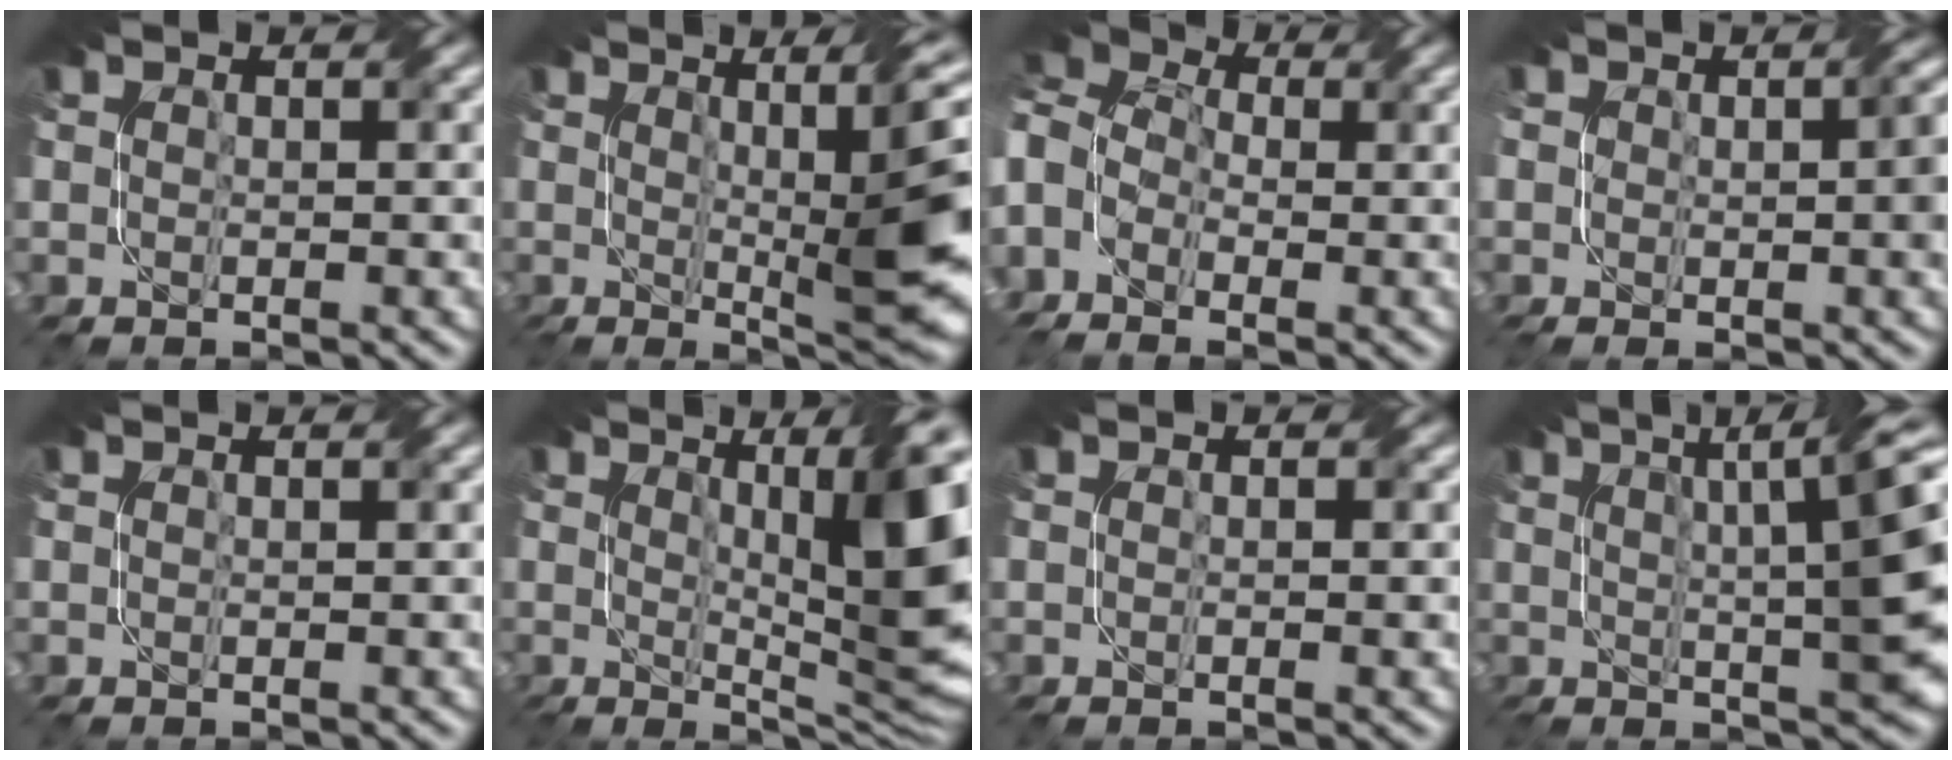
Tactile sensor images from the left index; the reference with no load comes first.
{"total": 10.2, "force": [1.4, 2.1, 9.9], "torque": [-0.118, 0.006, 0.027]}
{"total": 7.3, "force": [-1.7, 5.2, 4.9], "torque": [-0.123, 0.013, -0.037]}
{"total": 3.5, "force": [0.3, 1.5, 3.2], "torque": [-0.036, -0.001, 0.000]}
{"total": 0.7, "force": [0.2, 0.1, 0.7], "torque": [-0.007, 0.002, -0.002]}
{"total": 12.8, "force": [2.8, 3.3, 12.1], "torque": [-0.145, -0.001, 0.050]}
{"total": 1.0, "force": [-0.2, 0.1, 1.0], "torque": [-0.014, -0.003, -0.007]}
{"total": 12.7, "force": [2.8, 3.8, 11.8], "torque": [-0.114, 0.028, 0.031]}